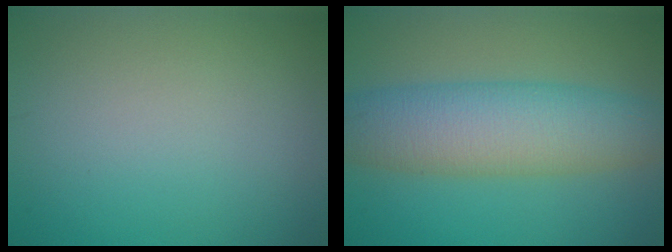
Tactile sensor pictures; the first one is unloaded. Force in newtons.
{"total": 8.0, "press": 8.0, "slide": 0.3}